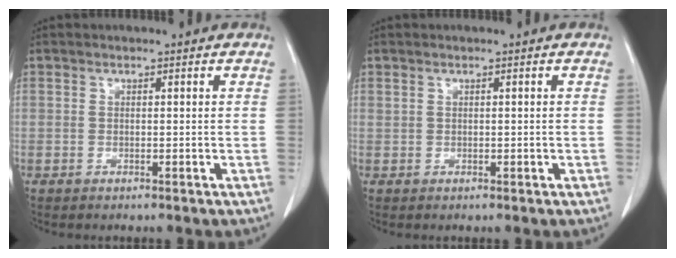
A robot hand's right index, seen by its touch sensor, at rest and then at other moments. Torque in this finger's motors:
{"motor_torque": [-0.11, 0.17, 0.00, 0.01]}